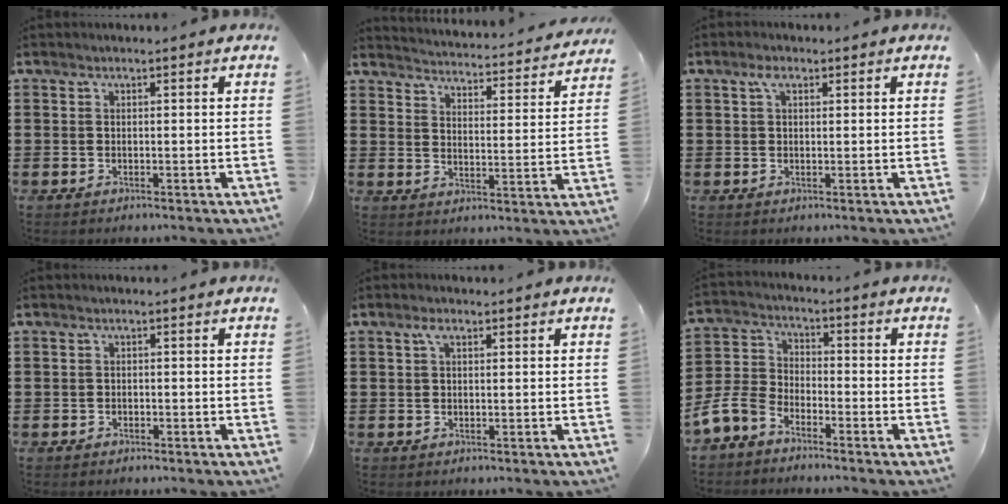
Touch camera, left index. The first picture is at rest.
{"total": 3.3, "force": [3.2, -0.5, 0.0], "torque": [-0.014, -0.039, 0.046]}
{"total": 2.2, "force": [1.1, 1.1, 1.6], "torque": [-0.037, 0.008, 0.018]}
{"total": 0.8, "force": [-0.7, 0.4, -0.1], "torque": [-0.003, 0.005, -0.017]}
{"total": 1.8, "force": [0.7, 0.8, 1.5], "torque": [-0.033, 0.007, 0.011]}
{"total": 6.4, "force": [-5.2, 2.8, 2.3], "torque": [-0.072, 0.006, -0.110]}